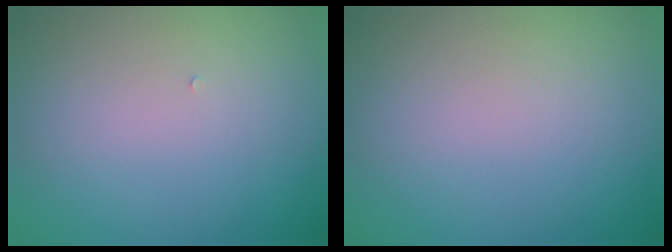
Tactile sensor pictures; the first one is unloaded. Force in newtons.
{"total": 0.0}